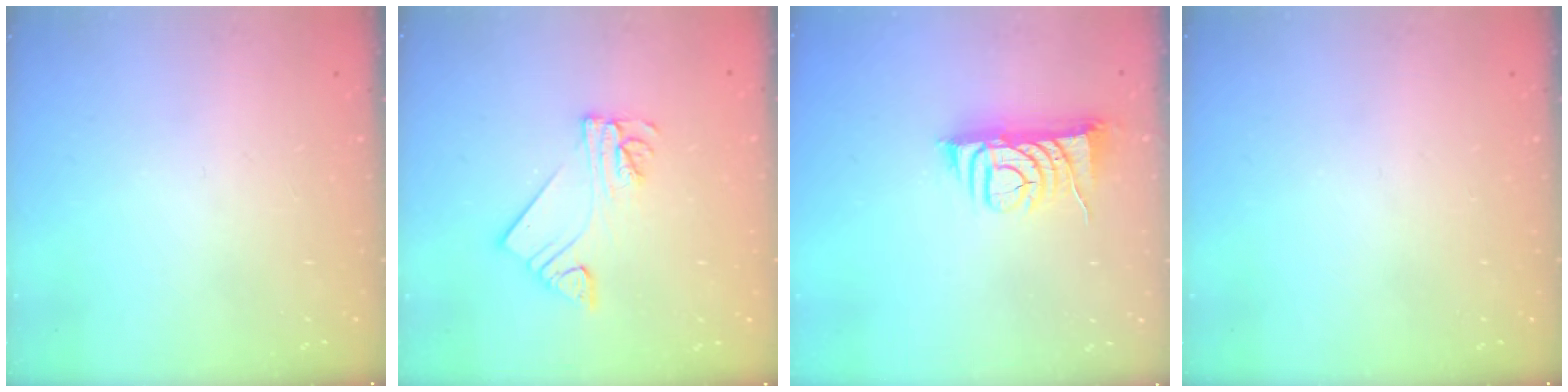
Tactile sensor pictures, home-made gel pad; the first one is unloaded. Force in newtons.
{"total": 7.9, "press": 7.9, "slide": 0.8}
{"total": 8.3, "press": 8.2, "slide": 0.8}
{"total": 0.0}